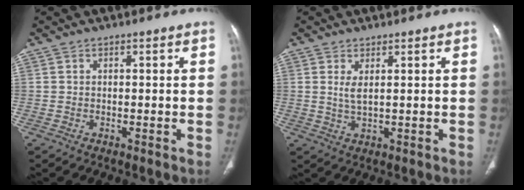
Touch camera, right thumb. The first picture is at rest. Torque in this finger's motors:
{"motor_torque": [-0.25, 0.26, 0.07, 0.09, -0.06]}